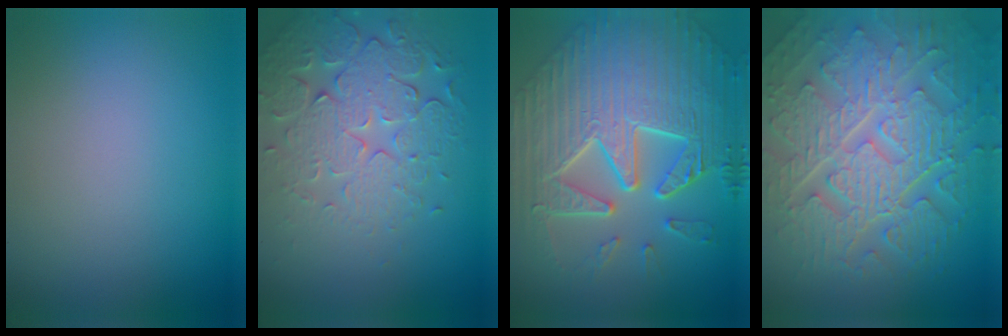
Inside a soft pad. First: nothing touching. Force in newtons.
{"total": 6.2, "press": 4.9, "slide": 3.9}
{"total": 11.1, "press": 7.7, "slide": 8.0}
{"total": 10.3, "press": 7.0, "slide": 7.6}